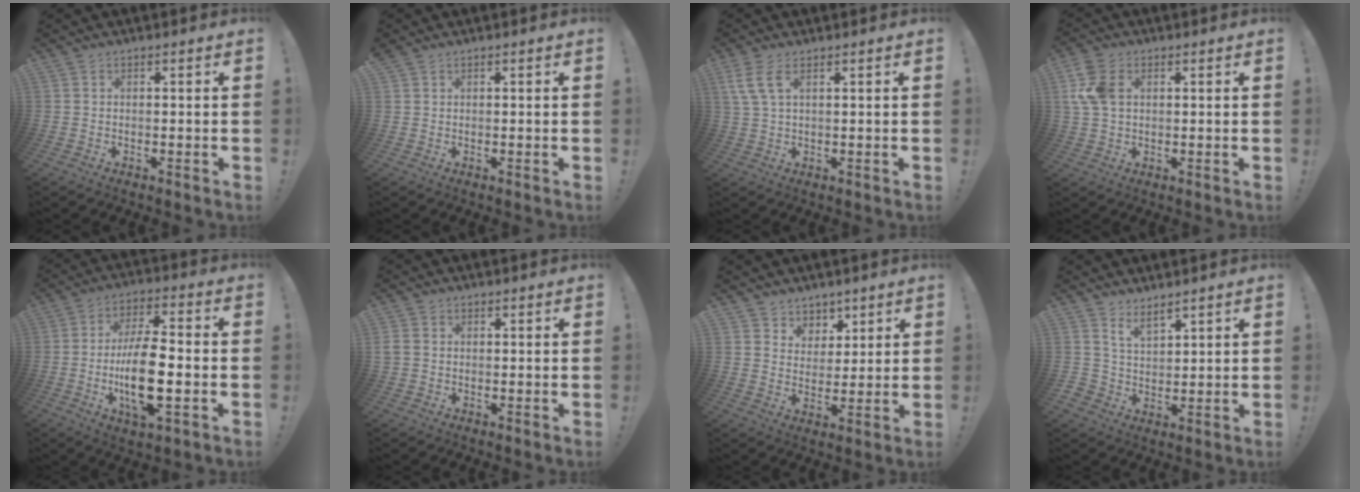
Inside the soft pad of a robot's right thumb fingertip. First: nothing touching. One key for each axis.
{"total": 1.0, "fx": 0.8, "fy": 0.5, "fz": 0.3, "tx": 0.000, "ty": -0.002, "tz": 0.014}
{"total": 5.7, "fx": 2.8, "fy": 2.1, "fz": 4.5, "tx": -0.090, "ty": 0.000, "tz": 0.054}
{"total": 8.3, "fx": 2.4, "fy": 5.8, "fz": 5.4, "tx": -0.122, "ty": 0.008, "tz": 0.048}
{"total": 15.7, "fx": -3.0, "fy": 5.8, "fz": 14.2, "tx": -0.265, "ty": -0.002, "tz": -0.053}
{"total": 2.9, "fx": 1.0, "fy": 2.4, "fz": 1.2, "tx": -0.024, "ty": 0.002, "tz": 0.021}
{"total": 6.7, "fx": 4.5, "fy": 4.9, "fz": -0.3, "tx": 0.004, "ty": -0.044, "tz": 0.089}
{"total": 6.1, "fx": 5.0, "fy": 3.1, "fz": 1.6, "tx": -0.036, "ty": -0.028, "tz": 0.096}